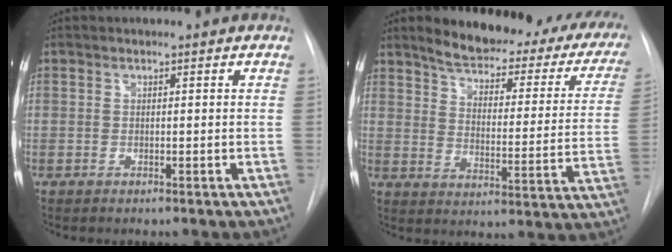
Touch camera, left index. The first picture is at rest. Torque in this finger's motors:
{"motor_torque": [0.97, -1.17, 0.66, 0.13]}